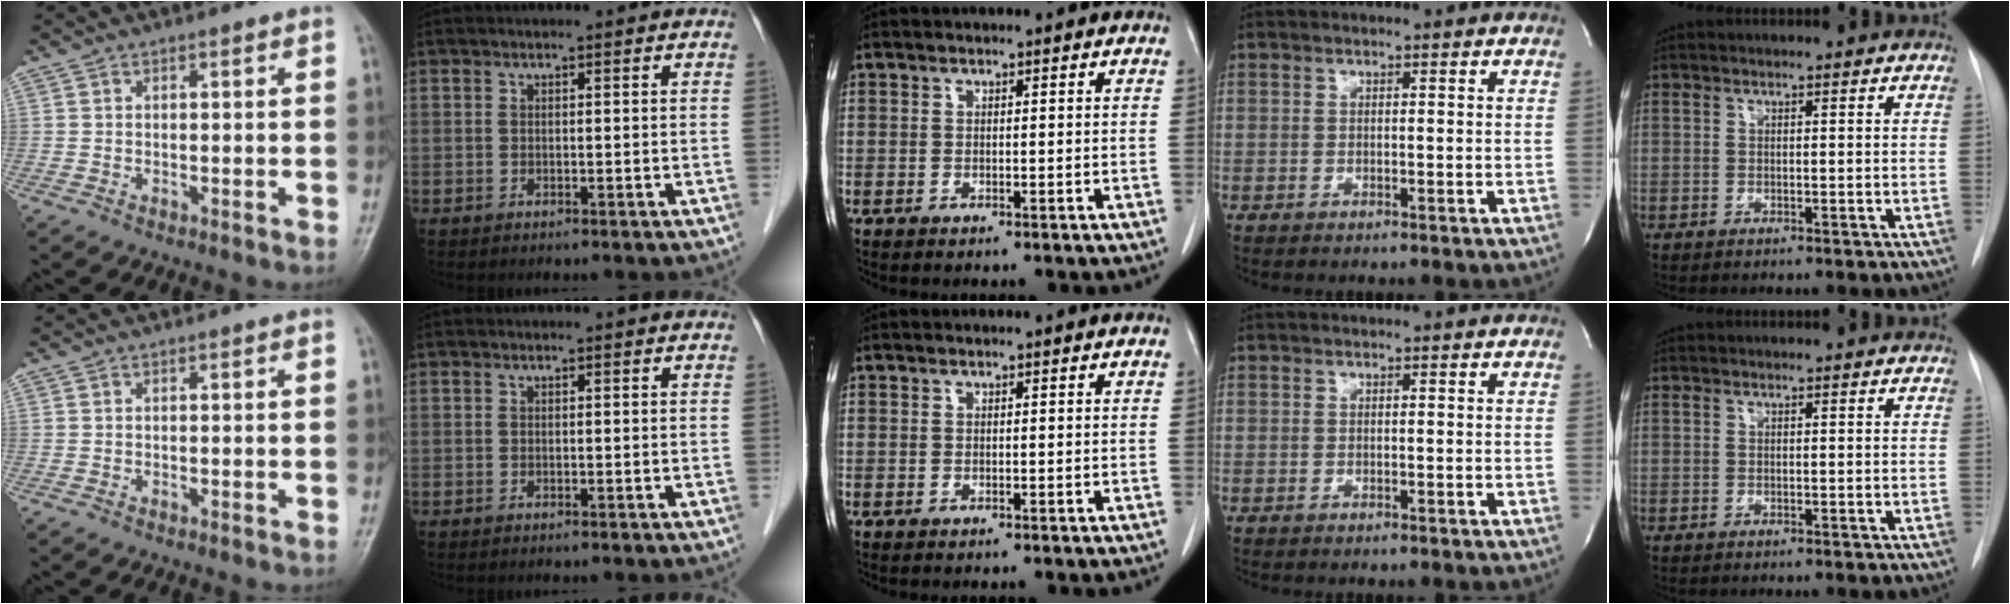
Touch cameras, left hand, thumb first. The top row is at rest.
{}